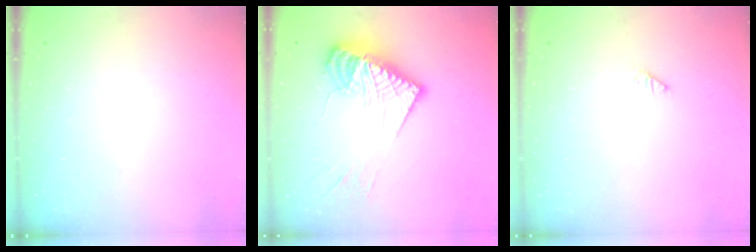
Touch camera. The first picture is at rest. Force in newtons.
{"total": 13.8, "press": 13.8, "slide": 1.1}
{"total": 0.0}